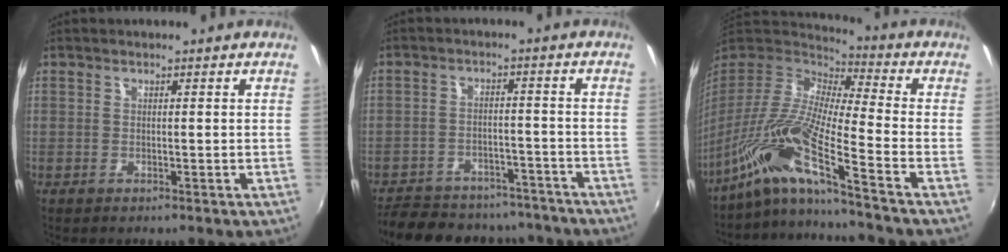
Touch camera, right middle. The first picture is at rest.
{"total": 20.4, "force": [-17.4, 8.0, 7.3], "torque": [-0.163, 0.023, -0.226]}
{"total": 15.7, "force": [-10.8, -0.5, 11.4], "torque": [-0.204, -0.022, -0.223]}